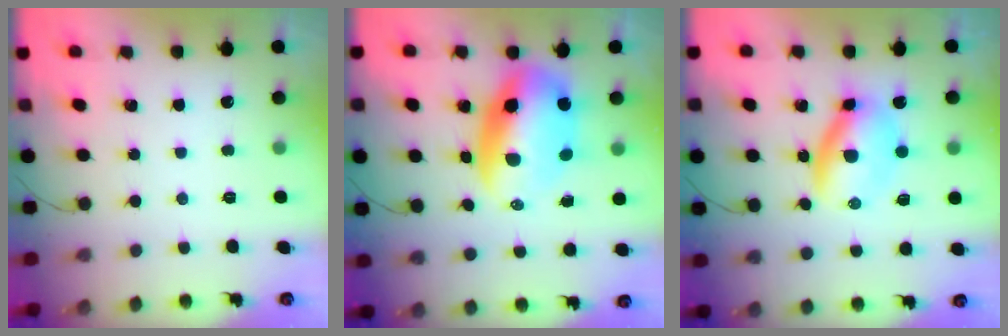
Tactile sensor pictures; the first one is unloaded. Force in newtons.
{"total": 12.4, "press": 12.0, "slide": 2.8}
{"total": 7.2, "press": 7.0, "slide": 1.6}